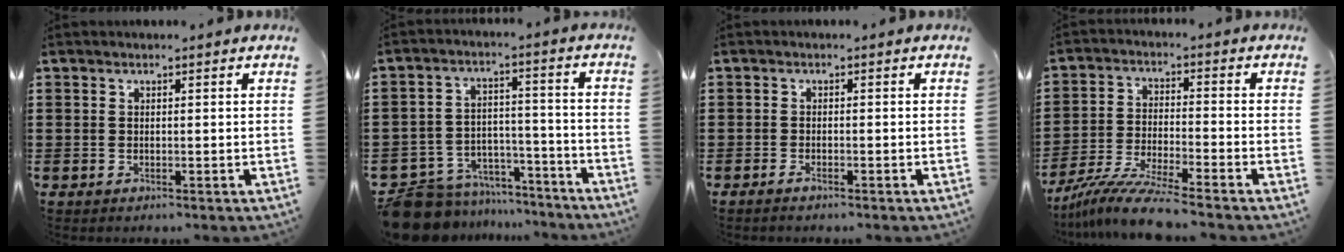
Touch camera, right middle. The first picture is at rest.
{"total": 9.0, "force": [-8.5, 2.8, 0.8], "torque": [-0.035, 0.021, -0.170]}
{"total": 0.9, "force": [-0.8, 0.2, 0.5], "torque": [-0.012, -0.004, -0.014]}
{"total": 8.1, "force": [-7.1, -0.1, 3.8], "torque": [-0.079, -0.009, -0.139]}